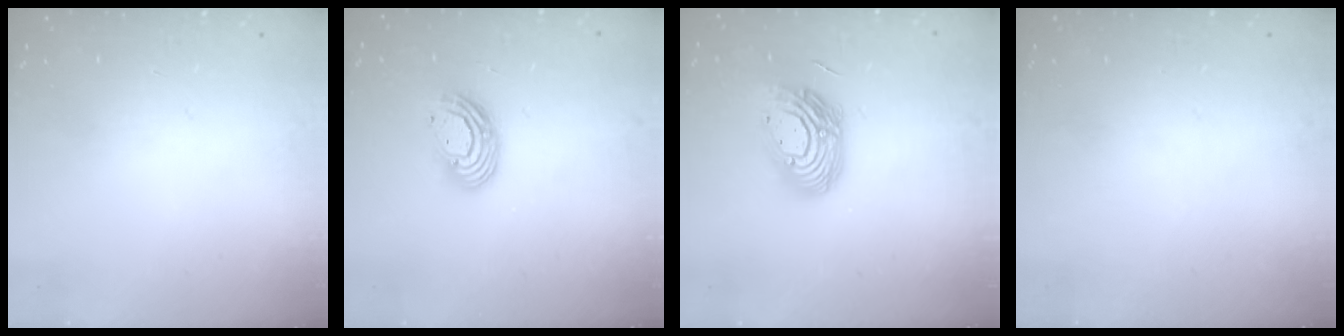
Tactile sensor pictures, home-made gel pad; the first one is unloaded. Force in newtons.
{"total": 10.1, "press": 10.0, "slide": 1.1}
{"total": 14.2, "press": 14.1, "slide": 1.2}
{"total": 0.0}